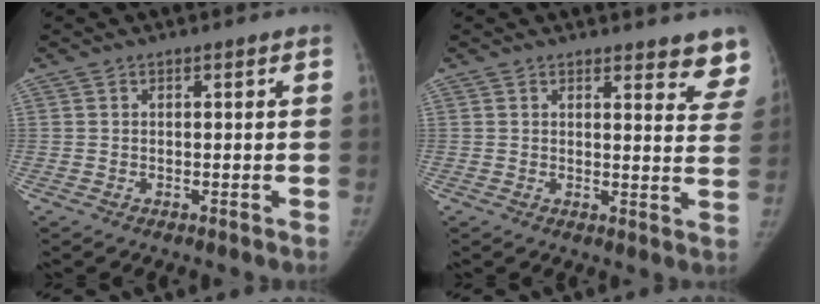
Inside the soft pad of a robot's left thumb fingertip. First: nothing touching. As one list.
[{"total": 8.2, "force": [7.4, 2.3, 2.6], "torque": [0.015, -0.042, 0.060]}]